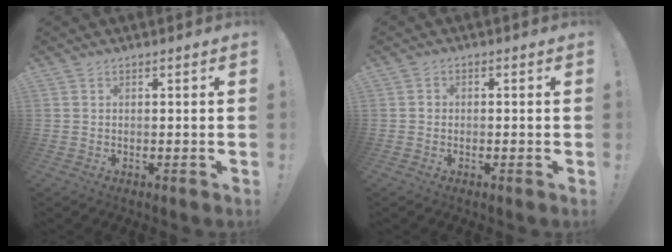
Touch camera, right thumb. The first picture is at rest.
{"total": 1.3, "force": [-0.8, 0.9, 0.4], "torque": [-0.014, 0.008, -0.014]}